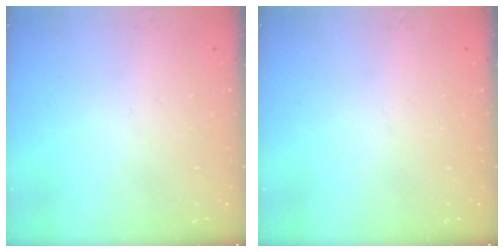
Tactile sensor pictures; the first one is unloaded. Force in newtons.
{"total": 0.0}